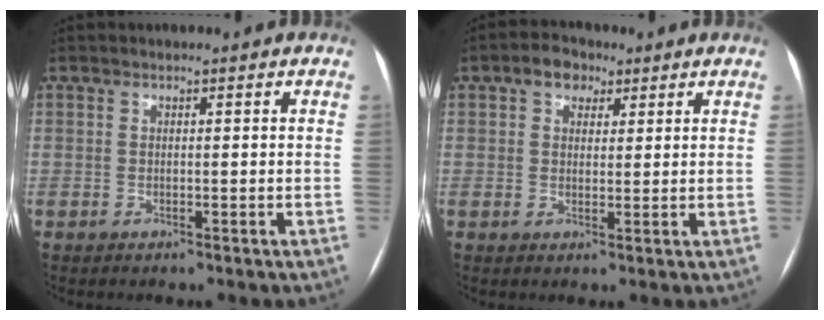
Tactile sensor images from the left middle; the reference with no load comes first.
{"total": 4.1, "force": [2.1, 2.8, 2.0], "torque": [-0.034, 0.018, 0.036]}